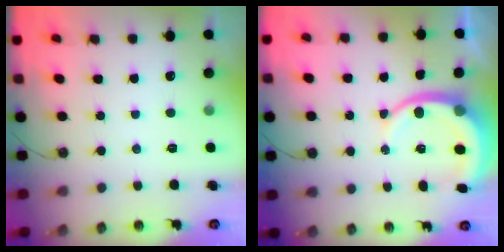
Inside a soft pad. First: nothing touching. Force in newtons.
{"total": 10.3, "press": 10.2, "slide": 1.2}